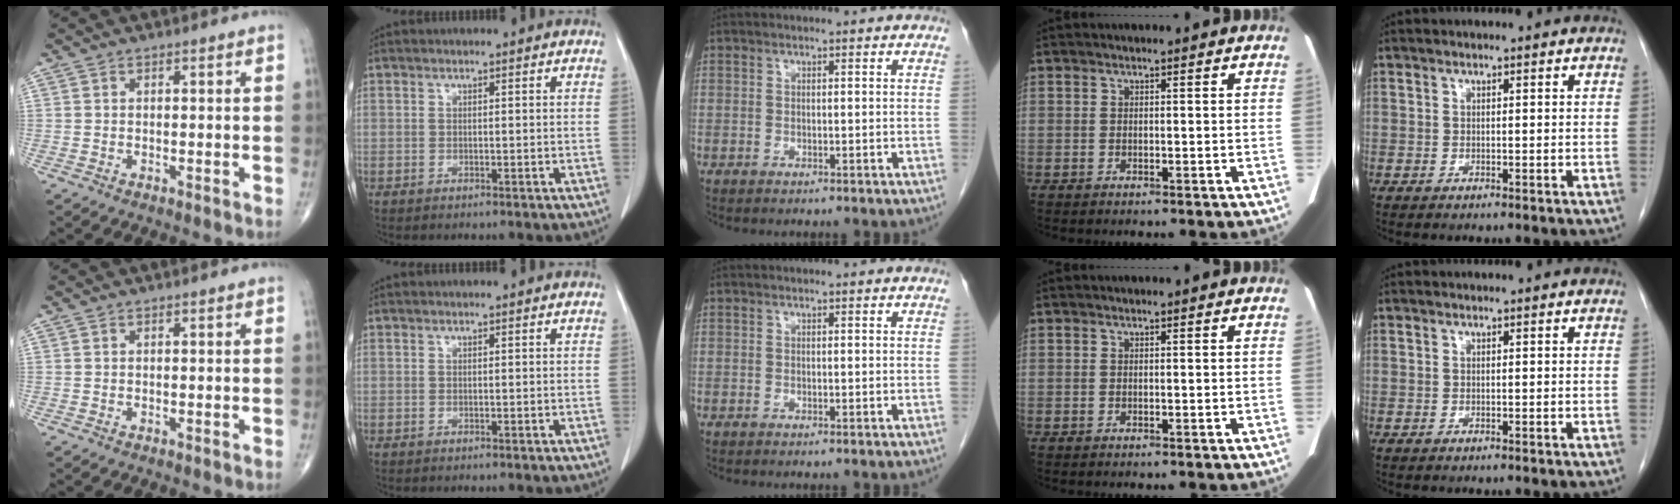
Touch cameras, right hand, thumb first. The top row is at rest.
{}